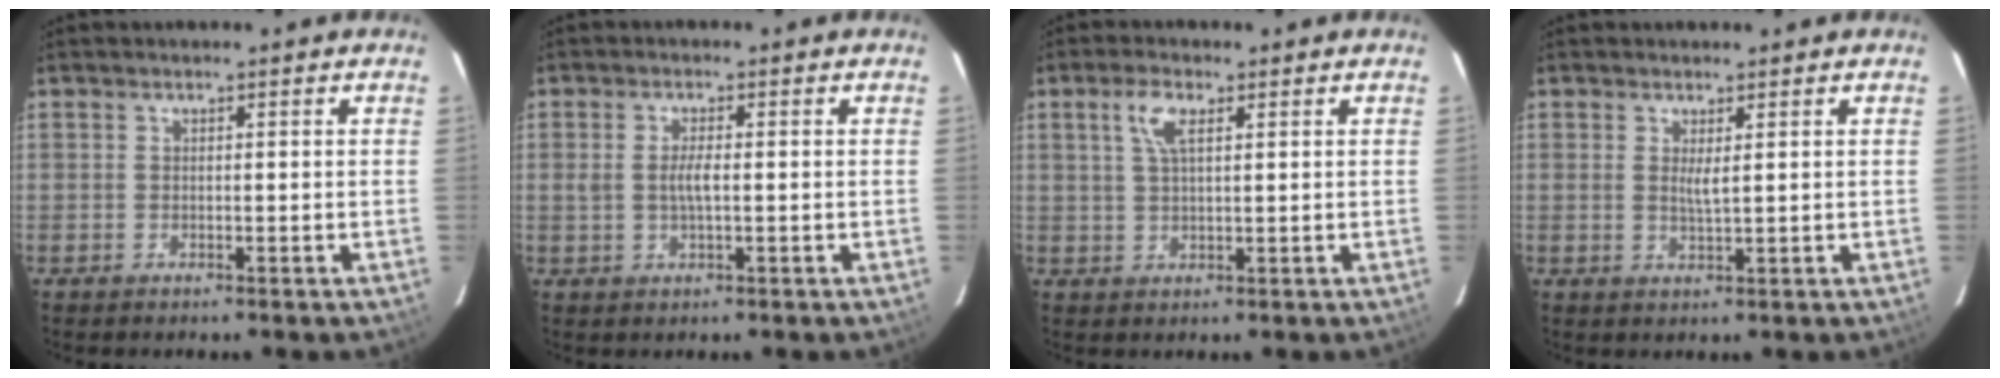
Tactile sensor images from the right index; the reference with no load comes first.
{"total": 3.0, "force": [-0.1, 0.8, 2.9], "torque": [-0.056, 0.001, 0.000]}
{"total": 4.3, "force": [1.8, 1.6, 3.5], "torque": [-0.070, 0.008, 0.035]}
{"total": 2.1, "force": [0.6, 0.2, 2.0], "torque": [-0.036, -0.003, 0.010]}